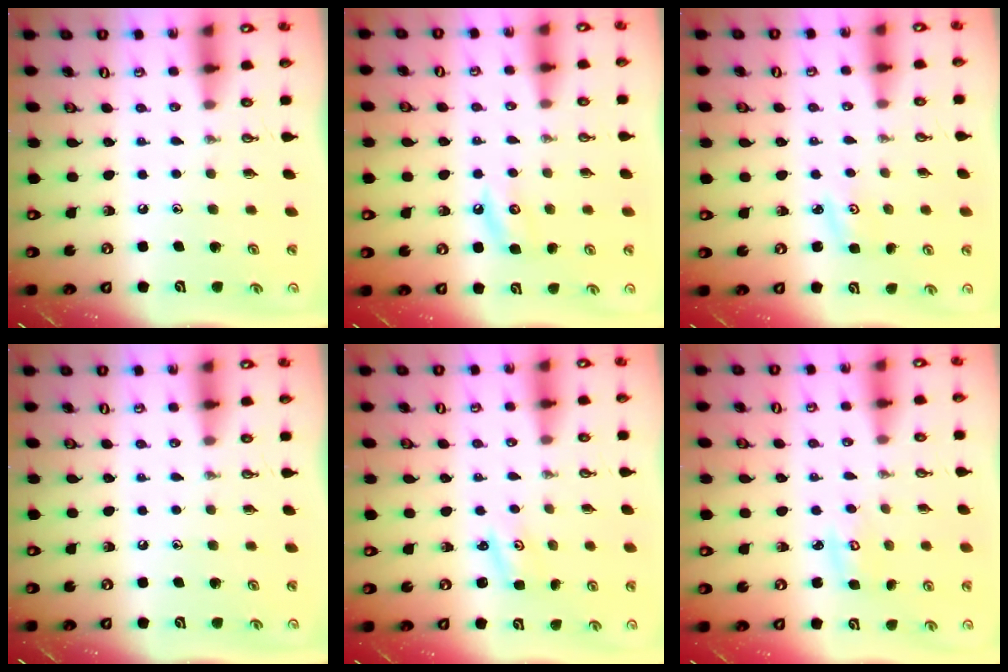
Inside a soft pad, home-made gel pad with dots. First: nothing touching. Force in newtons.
{"total": 5.6, "press": 5.6, "slide": 0.8}
{"total": 3.2, "press": 3.2, "slide": 0.4}
{"total": 0.0}
{"total": 1.5, "press": 1.5, "slide": 0.2}
{"total": 4.0, "press": 4.0, "slide": 0.3}